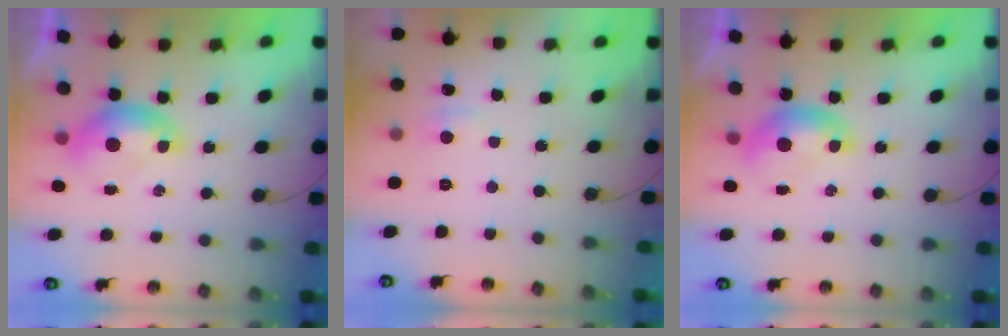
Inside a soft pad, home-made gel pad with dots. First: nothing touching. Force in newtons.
{"total": 1.4, "press": 1.3, "slide": 0.6}
{"total": 0.0}